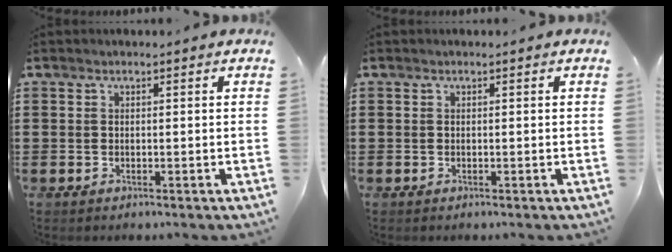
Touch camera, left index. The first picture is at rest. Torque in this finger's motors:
{"motor_torque": [0.00, 0.00, 0.00, 0.00]}